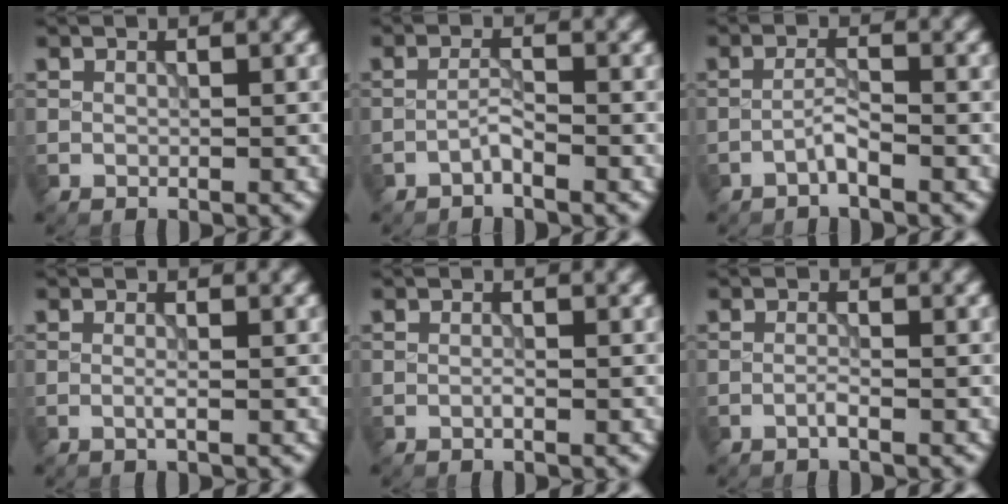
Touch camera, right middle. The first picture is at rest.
{"total": 1.3, "force": [-1.0, 0.0, 0.8], "torque": [-0.014, 0.007, -0.023]}
{"total": 1.5, "force": [-1.1, 0.0, 1.1], "torque": [-0.019, 0.008, -0.026]}
{"total": 0.9, "force": [-0.2, 0.1, 0.8], "torque": [-0.015, -0.002, -0.007]}
{"total": 0.5, "force": [-0.3, 0.0, 0.4], "torque": [-0.009, 0.000, -0.006]}
{"total": 0.9, "force": [-0.5, 0.1, 0.7], "torque": [-0.012, 0.005, -0.015]}